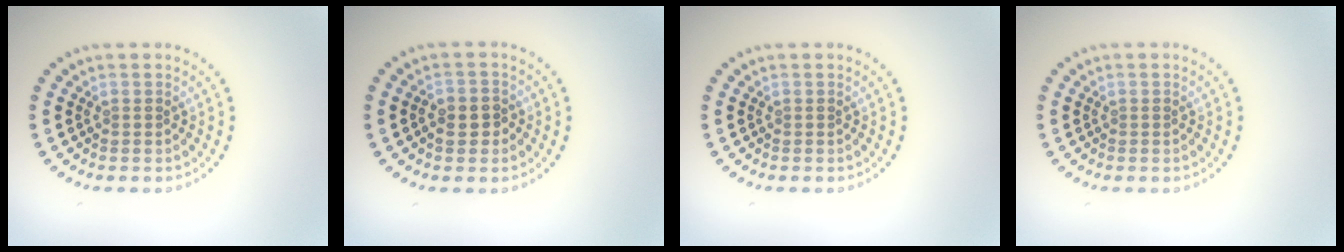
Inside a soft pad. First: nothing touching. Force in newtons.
{"total": 1.7, "press": 1.6, "slide": 0.4}
{"total": 0.0}
{"total": 0.0}